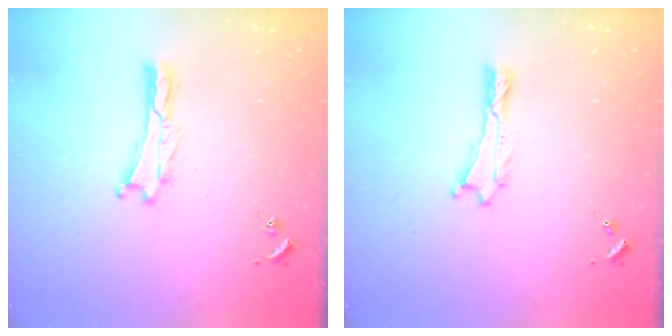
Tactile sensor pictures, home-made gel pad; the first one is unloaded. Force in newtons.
{"total": 0.0}